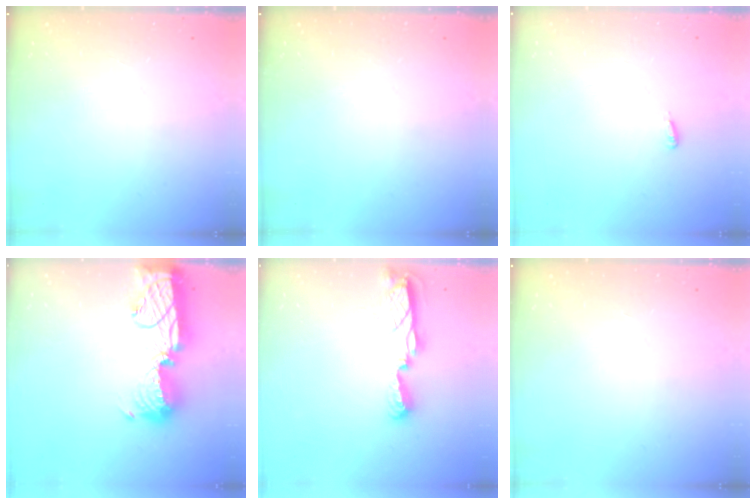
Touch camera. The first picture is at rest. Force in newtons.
{"total": 0.0}
{"total": 2.7, "press": 2.6, "slide": 0.9}
{"total": 17.8, "press": 17.8, "slide": 1.2}
{"total": 7.8, "press": 7.7, "slide": 0.3}
{"total": 1.1, "press": 0.9, "slide": 0.6}